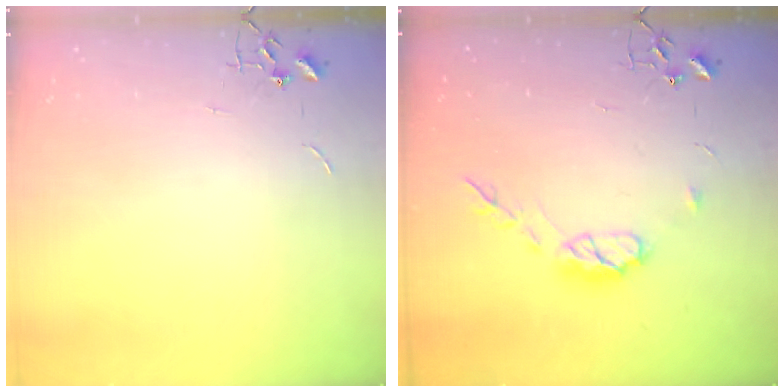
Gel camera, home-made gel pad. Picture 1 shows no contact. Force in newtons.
{"total": 8.5, "press": 8.4, "slide": 0.5}